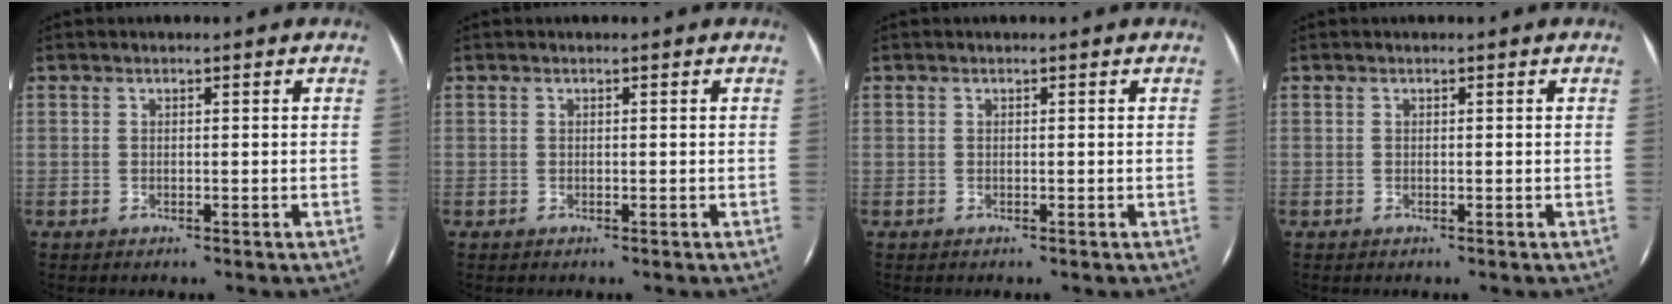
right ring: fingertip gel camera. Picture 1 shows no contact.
{"total": 0.0}
{"total": 0.0}
{"total": 0.0}